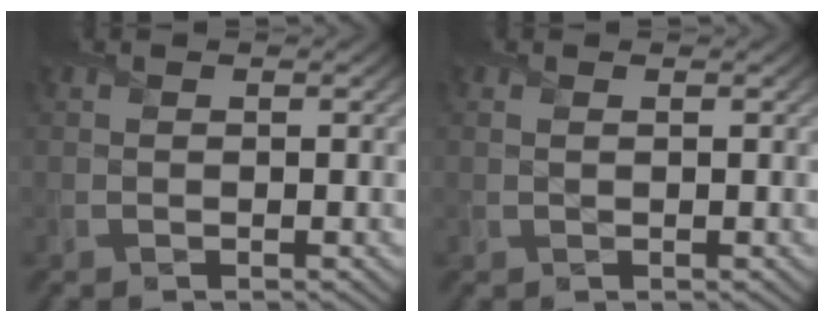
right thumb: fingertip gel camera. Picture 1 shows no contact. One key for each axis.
{"total": 0.0}